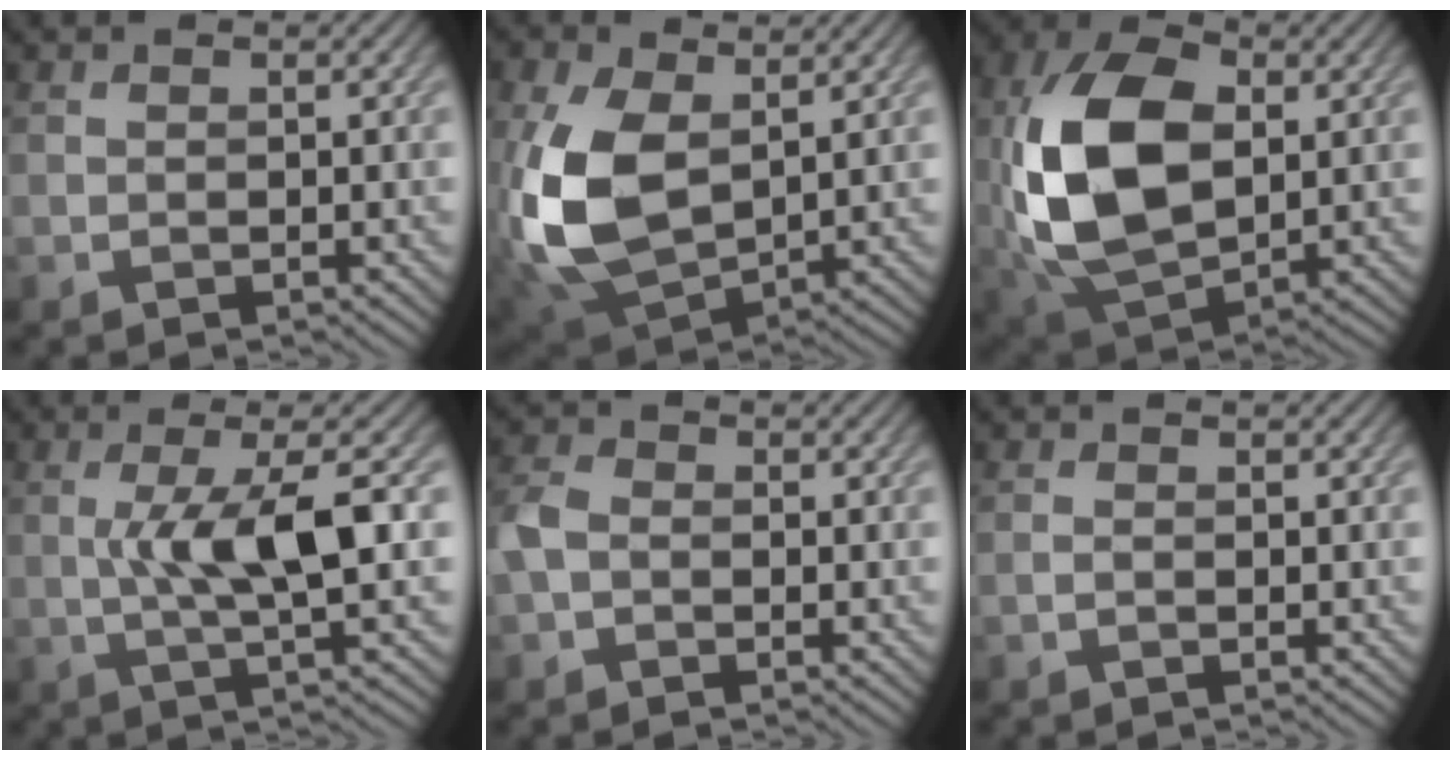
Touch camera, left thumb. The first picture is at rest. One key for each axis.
{"total": 12.2, "fx": 1.2, "fy": 7.5, "fz": 9.5, "tx": -0.247, "ty": -0.007, "tz": 0.028}
{"total": 15.5, "fx": 0.8, "fy": 9.8, "fz": 12.0, "tx": -0.279, "ty": 0.002, "tz": 0.020}
{"total": 7.5, "fx": 0.4, "fy": 1.6, "fz": 7.3, "tx": -0.130, "ty": 0.009, "tz": 0.006}
{"total": 3.1, "fx": -0.9, "fy": 2.3, "fz": 1.9, "tx": -0.046, "ty": 0.006, "tz": -0.029}
{"total": 0.7, "fx": -0.5, "fy": 0.3, "fz": 0.5, "tx": -0.012, "ty": 0.001, "tz": -0.010}